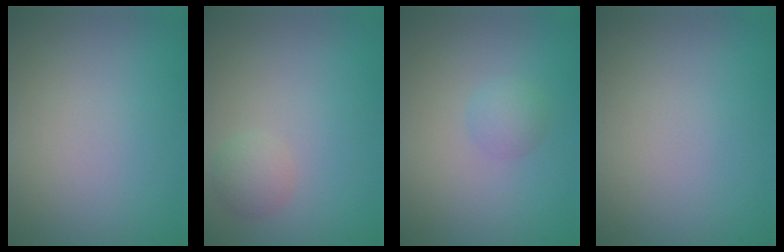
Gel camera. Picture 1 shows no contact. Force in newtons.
{"total": 1.6, "press": 1.6, "slide": 0.1}
{"total": 1.3, "press": 1.3, "slide": 0.1}
{"total": 0.0}